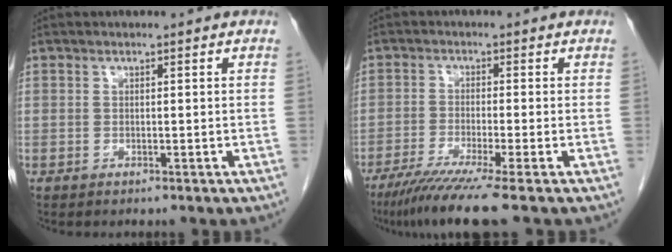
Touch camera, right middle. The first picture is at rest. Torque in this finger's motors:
{"motor_torque": [1.11, -0.89, 0.28, 0.05]}